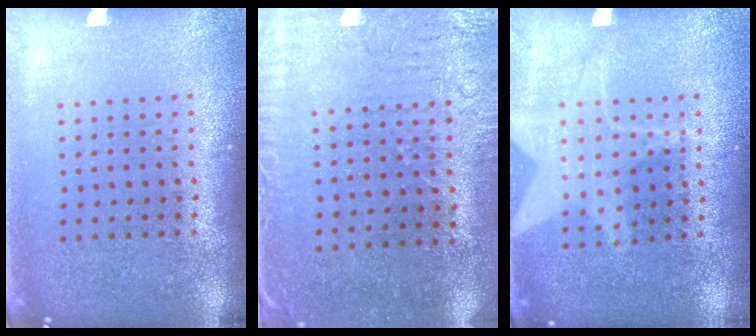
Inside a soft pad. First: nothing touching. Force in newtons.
{"total": 3.2, "press": 2.5, "slide": 2.0}
{"total": 1.2, "press": 1.2, "slide": 0.1}